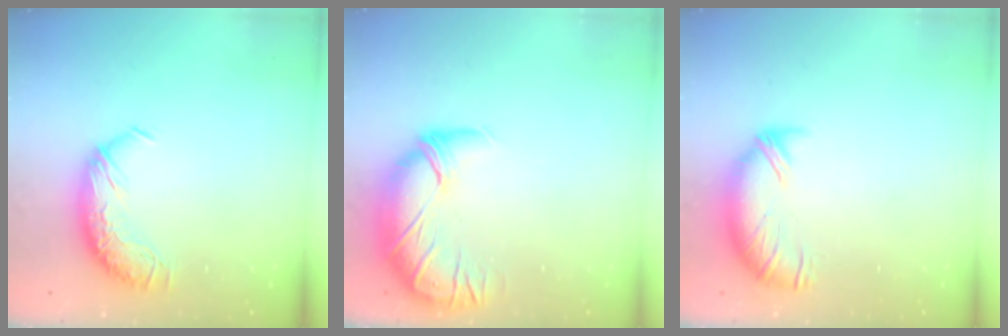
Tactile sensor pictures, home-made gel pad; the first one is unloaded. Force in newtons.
{"total": 3.2, "press": 0.8, "slide": 3.1}
{"total": 3.2, "press": 2.5, "slide": 2.0}